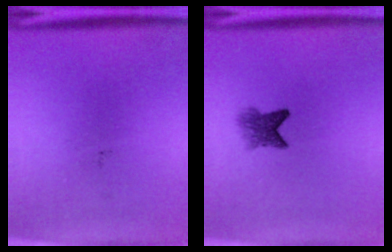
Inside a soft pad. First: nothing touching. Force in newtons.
{"total": 3.2}